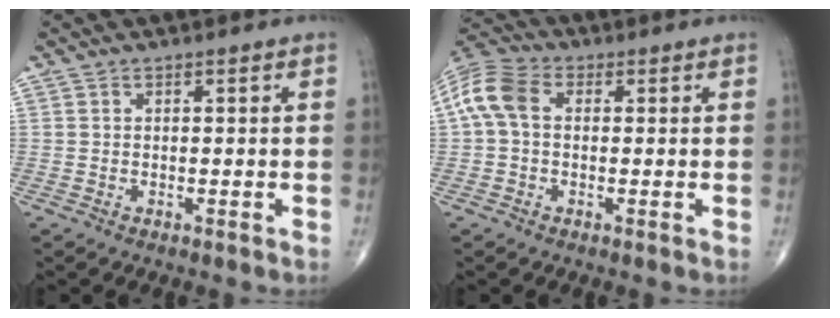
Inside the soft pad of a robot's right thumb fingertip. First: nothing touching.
{"total": 8.4, "force": [0.8, 5.7, 6.0], "torque": [-0.132, 0.027, 0.006]}